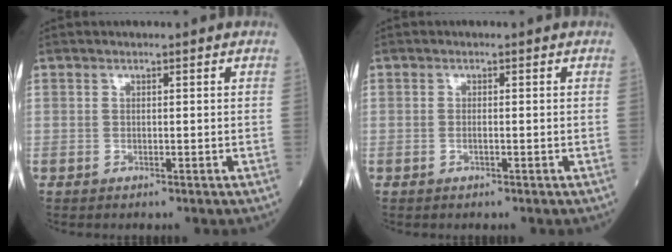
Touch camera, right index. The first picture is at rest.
{"total": 0.8, "force": [-0.2, 0.2, 0.7], "torque": [-0.017, -0.001, -0.003]}